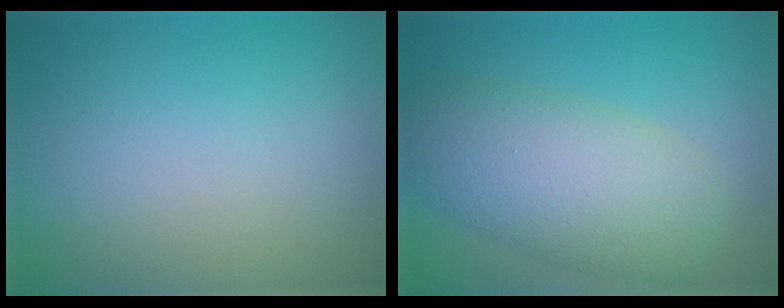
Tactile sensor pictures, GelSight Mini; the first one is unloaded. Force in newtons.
{"total": 7.3, "press": 7.3, "slide": 0.4}